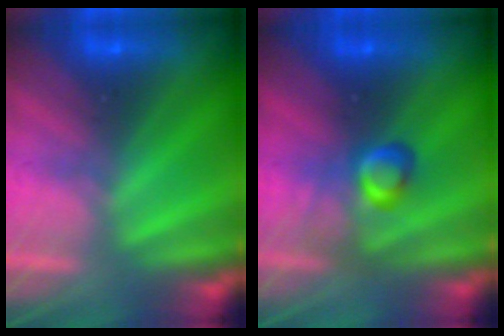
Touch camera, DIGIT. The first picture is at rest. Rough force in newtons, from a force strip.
{"total": 2.8}